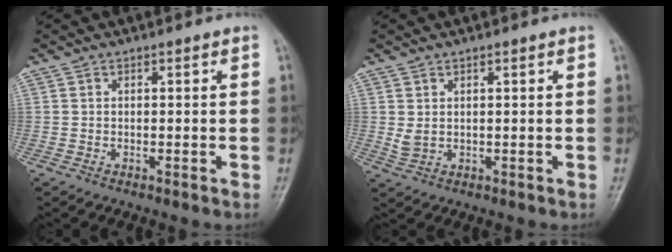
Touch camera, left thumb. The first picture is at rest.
{"total": 2.7, "force": [0.9, 1.6, 2.0], "torque": [-0.036, -0.001, 0.025]}